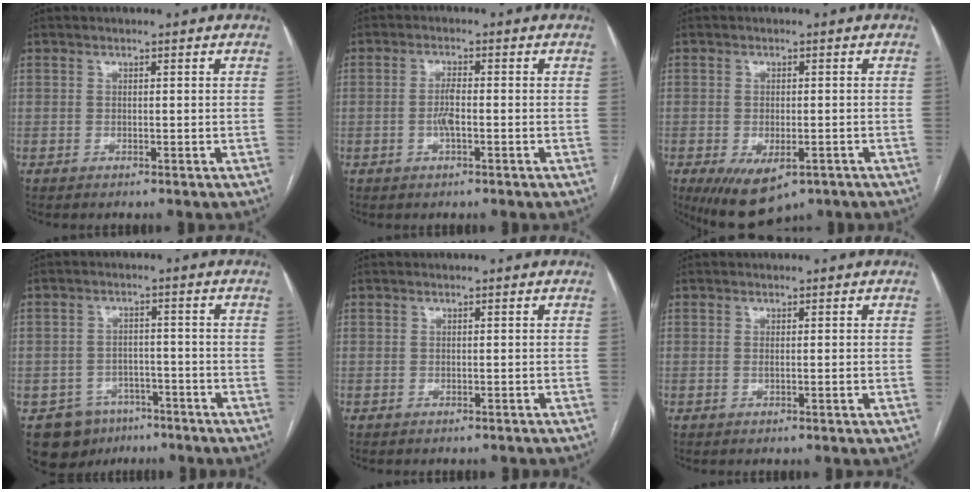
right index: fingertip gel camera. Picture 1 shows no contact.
{"total": 2.9, "force": [-0.6, 0.6, 2.8], "torque": [-0.060, 0.000, -0.011]}
{"total": 8.9, "force": [-4.8, 4.3, 6.1], "torque": [-0.105, -0.015, -0.064]}
{"total": 8.6, "force": [-5.4, 6.5, 1.7], "torque": [-0.028, 0.015, -0.073]}
{"total": 2.8, "force": [-2.5, 1.2, 0.5], "torque": [-0.003, -0.001, -0.031]}
{"total": 0.8, "force": [-0.1, 0.0, 0.8], "torque": [-0.020, -0.004, 0.002]}